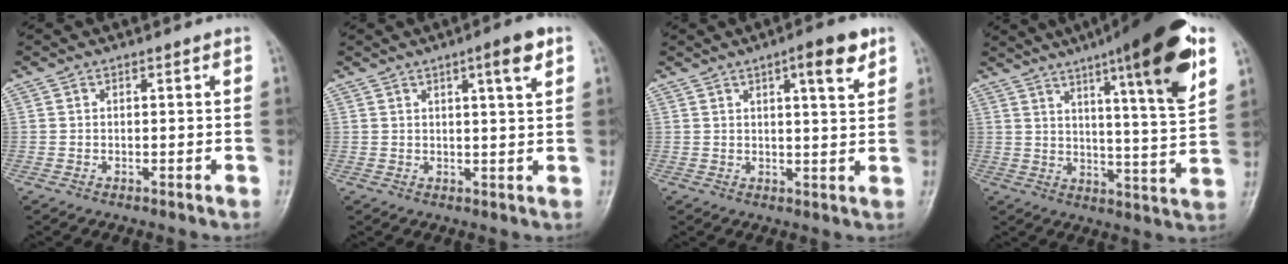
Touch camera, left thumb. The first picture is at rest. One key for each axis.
{"total": 5.3, "fx": 2.6, "fy": 0.7, "fz": 4.5, "tx": -0.065, "ty": -0.009, "tz": 0.037}
{"total": 7.0, "fx": 3.6, "fy": 1.6, "fz": 5.8, "tx": -0.073, "ty": -0.015, "tz": 0.049}
{"total": 20.7, "fx": 10.9, "fy": 2.9, "fz": 17.4, "tx": -0.233, "ty": -0.036, "tz": 0.156}